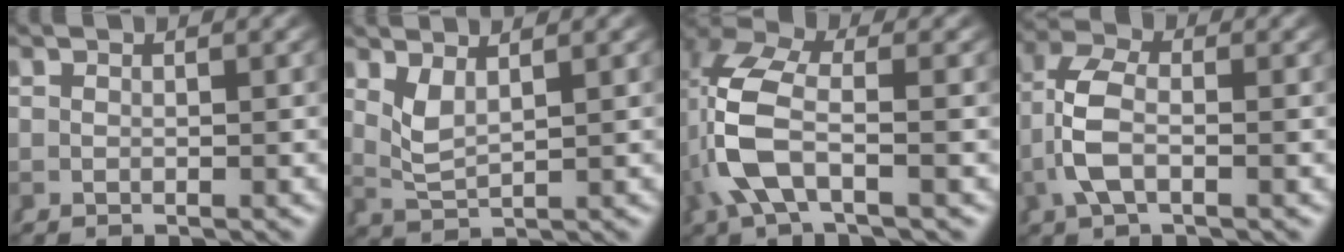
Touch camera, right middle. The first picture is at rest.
{"total": 2.1, "force": [1.2, 0.6, 1.6], "torque": [-0.038, -0.002, 0.028]}
{"total": 6.3, "force": [0.3, 2.7, 5.6], "torque": [-0.137, -0.003, 0.010]}
{"total": 4.5, "force": [0.0, 2.3, 3.9], "torque": [-0.101, -0.009, 0.005]}